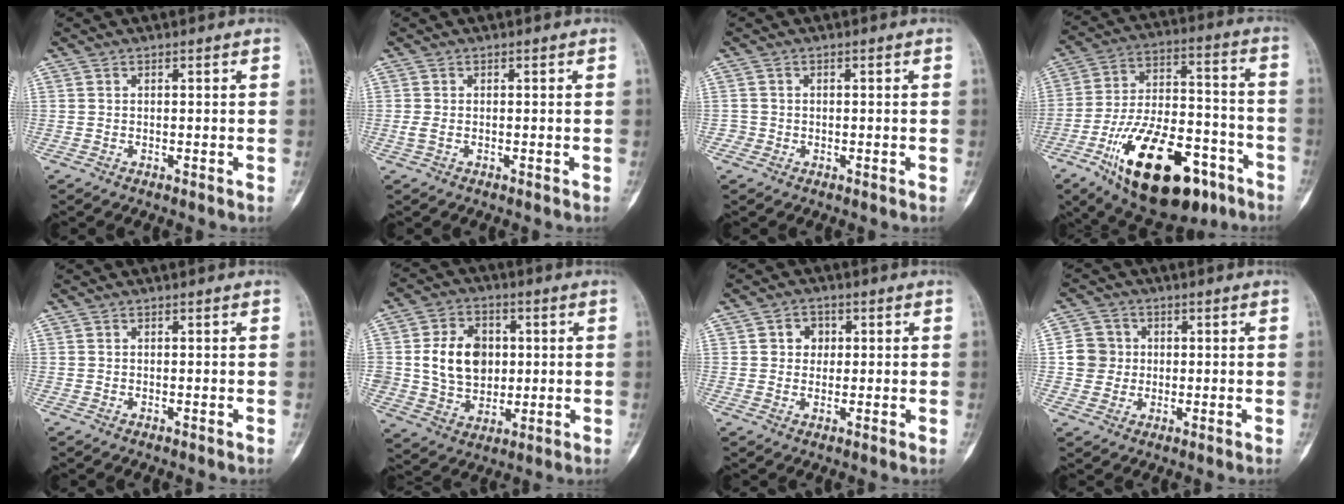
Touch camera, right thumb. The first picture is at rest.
{"total": 1.2, "force": [-0.2, 0.6, 1.0], "torque": [-0.031, -0.003, -0.004]}
{"total": 1.1, "force": [-0.4, 1.0, -0.1], "torque": [0.009, 0.007, -0.009]}
{"total": 25.7, "force": [-13.1, 12.0, 18.5], "torque": [-0.317, 0.063, -0.205]}
{"total": 0.0}
{"total": 13.8, "force": [1.4, 10.8, 8.5], "torque": [-0.110, 0.002, 0.032]}
{"total": 3.9, "force": [0.9, 3.4, 1.8], "torque": [-0.003, 0.003, 0.009]}
{"total": 5.9, "force": [0.2, 5.7, 1.4], "torque": [0.001, 0.007, -0.002]}